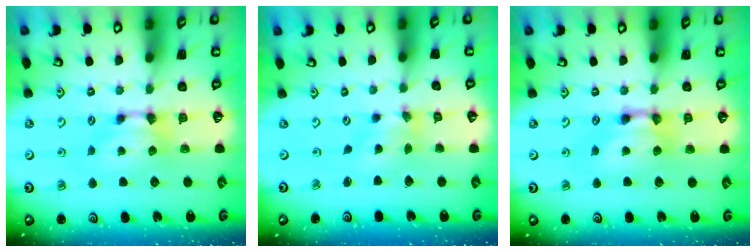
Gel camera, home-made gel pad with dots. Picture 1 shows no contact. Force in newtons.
{"total": 1.5, "press": 0.7, "slide": 1.3}
{"total": 2.6, "press": 2.6, "slide": 0.2}